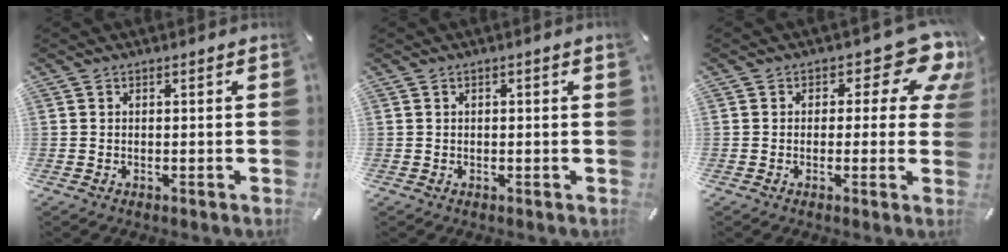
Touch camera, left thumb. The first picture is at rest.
{"total": 0.7, "force": [0.1, 0.0, 0.7], "torque": [-0.010, 0.000, 0.001]}
{"total": 11.3, "force": [5.1, 5.7, 8.3], "torque": [-0.098, -0.033, 0.086]}